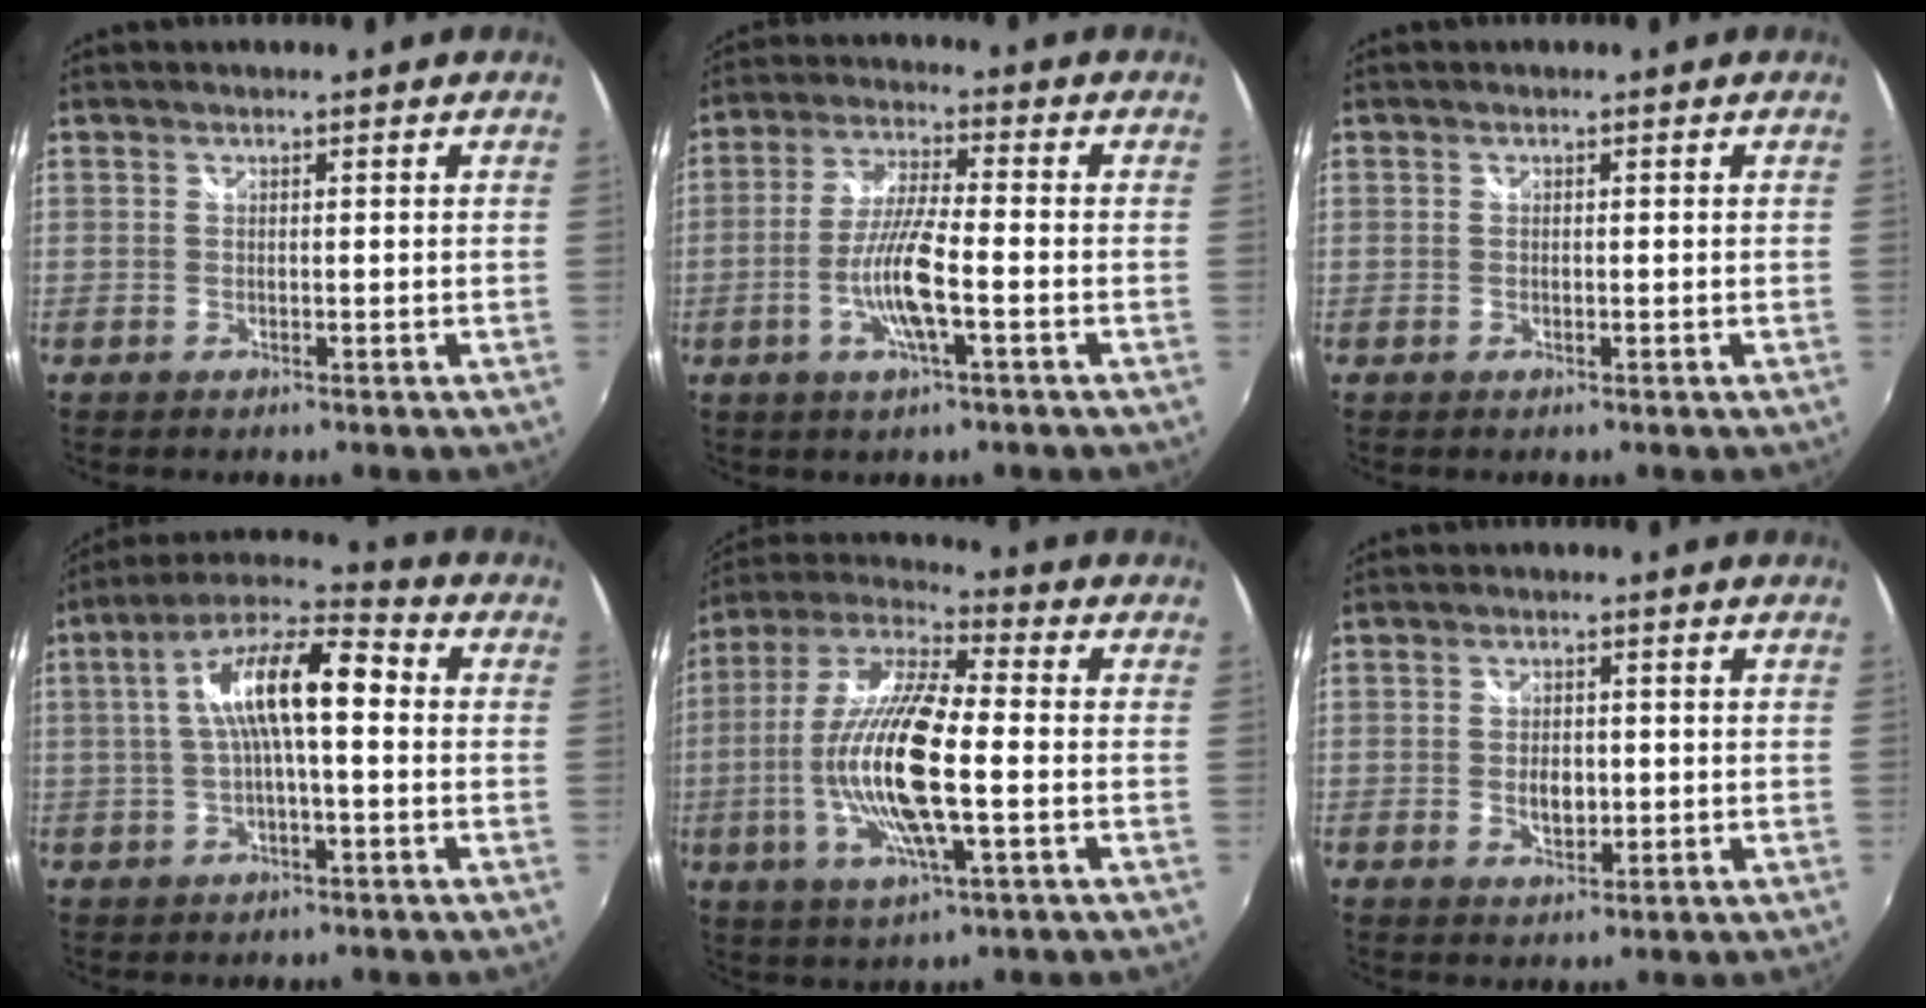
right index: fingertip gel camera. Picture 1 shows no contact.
{"total": 9.1, "force": [-3.0, 1.0, 8.6], "torque": [-0.174, -0.004, -0.058]}
{"total": 0.0}
{"total": 12.8, "force": [0.5, 3.5, 12.2], "torque": [-0.225, 0.028, 0.004]}
{"total": 18.1, "force": [-2.7, 4.3, 17.4], "torque": [-0.341, -0.009, -0.056]}
{"total": 3.8, "force": [-0.4, 2.5, 2.8], "torque": [-0.049, -0.002, -0.005]}